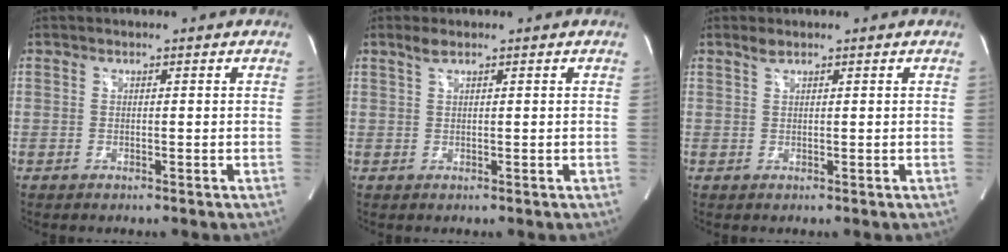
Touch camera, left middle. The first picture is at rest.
{"total": 1.6, "force": [1.2, 0.0, 1.1], "torque": [-0.031, 0.006, 0.027]}
{"total": 1.1, "force": [0.9, 0.0, 0.5], "torque": [-0.017, 0.004, 0.023]}